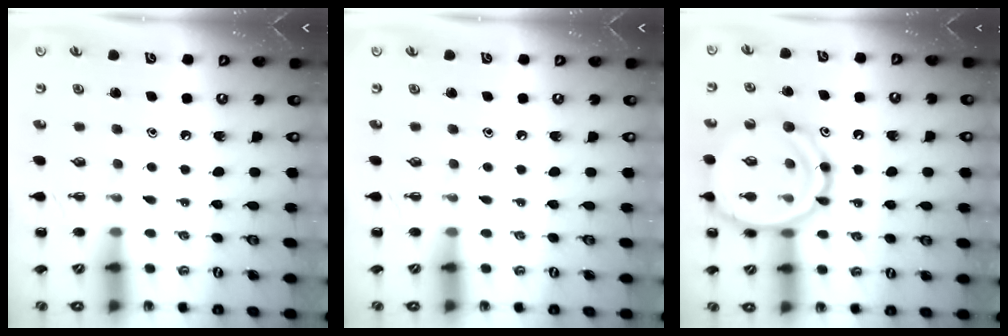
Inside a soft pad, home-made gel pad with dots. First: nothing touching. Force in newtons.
{"total": 0.0}
{"total": 19.4, "press": 19.2, "slide": 2.5}